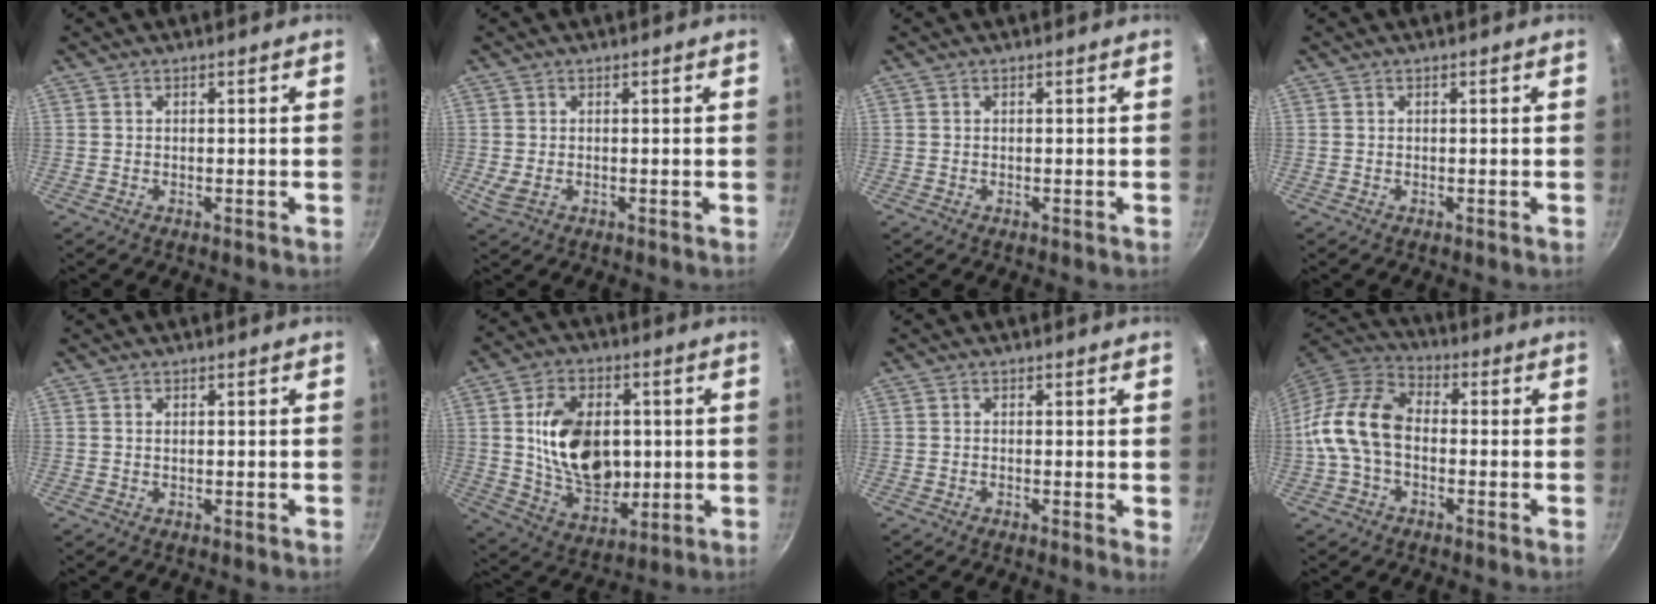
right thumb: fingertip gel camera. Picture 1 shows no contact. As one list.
[{"total": 2.5, "force": [-0.3, 1.3, 2.1], "torque": [-0.040, -0.006, -0.001]}, {"total": 0.0}, {"total": 0.0}, {"total": 0.5, "force": [0.2, 0.3, 0.4], "torque": [-0.007, 0.000, 0.004]}, {"total": 18.3, "force": [1.5, 12.9, 12.9], "torque": [-0.184, -0.003, 0.036]}, {"total": 1.4, "force": [0.0, 0.3, 1.3], "torque": [-0.019, -0.004, -0.004]}, {"total": 13.4, "force": [-1.3, 9.0, 9.8], "torque": [-0.171, 0.037, -0.046]}]